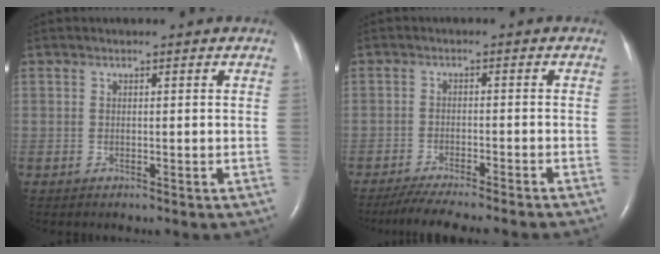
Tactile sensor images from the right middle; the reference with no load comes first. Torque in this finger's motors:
{"motor_torque": [0.92, -1.21, 0.11, 0.07]}